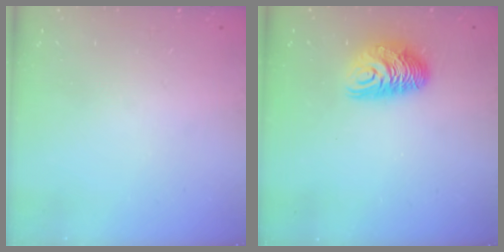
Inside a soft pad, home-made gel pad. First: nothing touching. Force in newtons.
{"total": 9.8, "press": 9.8, "slide": 0.2}